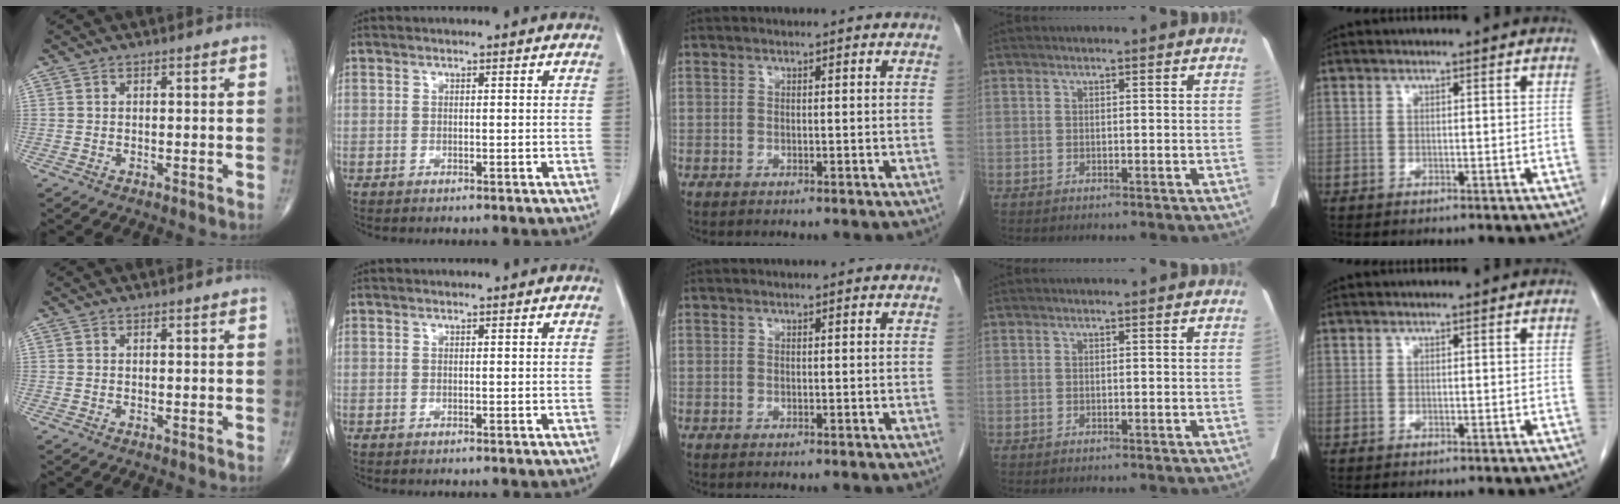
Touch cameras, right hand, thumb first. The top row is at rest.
{}